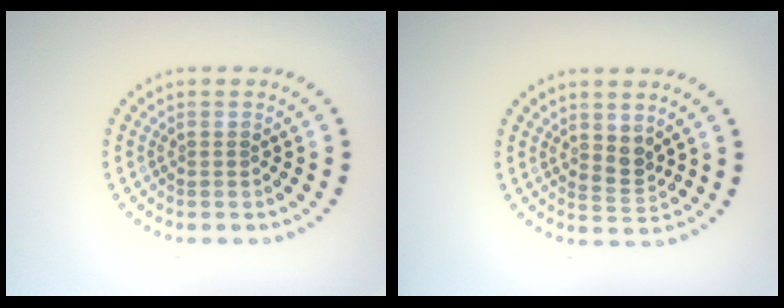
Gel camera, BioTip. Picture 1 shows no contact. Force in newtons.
{"total": 1.8, "press": 1.6, "slide": 0.9}